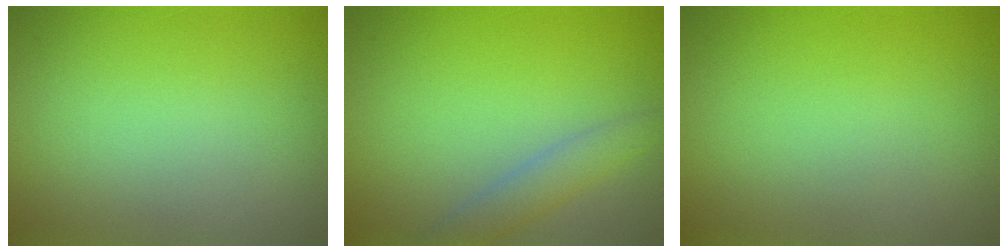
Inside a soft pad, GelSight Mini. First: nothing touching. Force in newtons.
{"total": 2.5, "press": 2.5, "slide": 0.2}
{"total": 0.0}